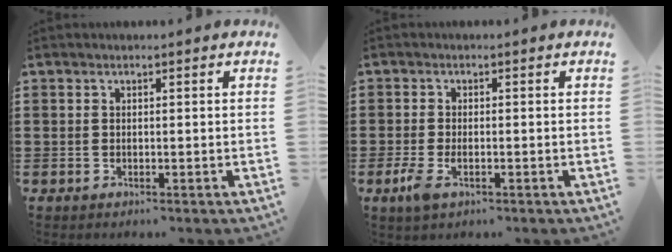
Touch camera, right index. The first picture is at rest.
{"total": 2.4, "force": [-1.1, 1.0, 1.9], "torque": [-0.047, -0.006, -0.024]}